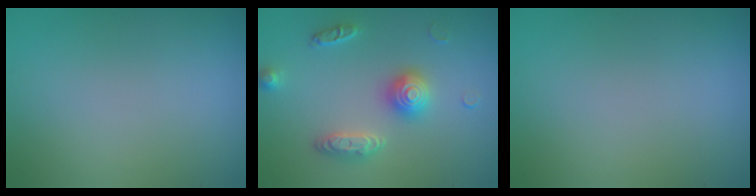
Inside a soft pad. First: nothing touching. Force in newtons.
{"total": 3.0, "press": 3.0, "slide": 0.4}
{"total": 0.0}